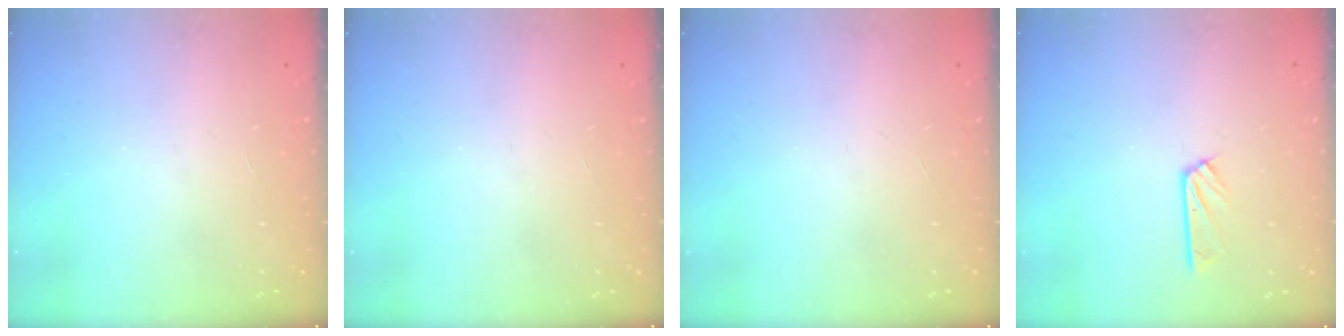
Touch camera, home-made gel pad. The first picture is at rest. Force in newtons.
{"total": 0.0}
{"total": 0.0}
{"total": 4.3, "press": 4.3, "slide": 0.4}